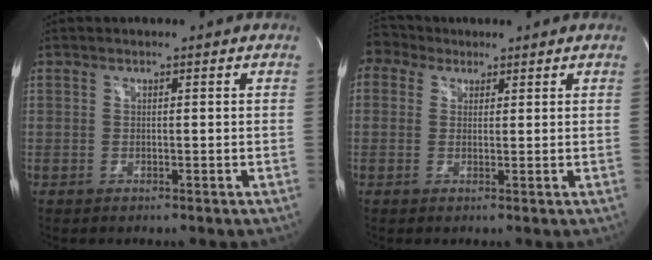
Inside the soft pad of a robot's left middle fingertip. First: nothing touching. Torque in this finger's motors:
{"motor_torque": [1.19, -0.94, 1.05, 0.21]}